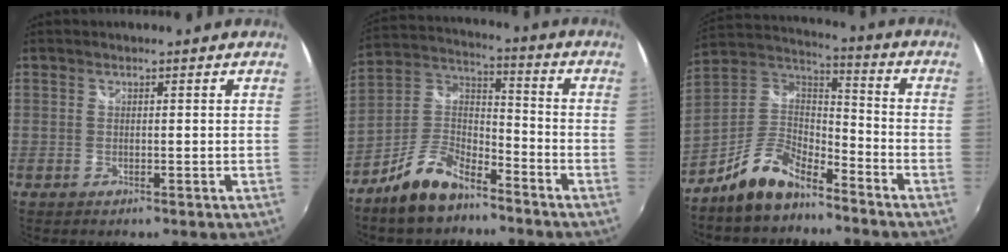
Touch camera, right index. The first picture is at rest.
{"total": 11.4, "force": [-7.9, 4.8, 6.7], "torque": [-0.152, 0.020, -0.150]}
{"total": 11.8, "force": [-8.7, 4.6, 6.5], "torque": [-0.151, 0.021, -0.168]}